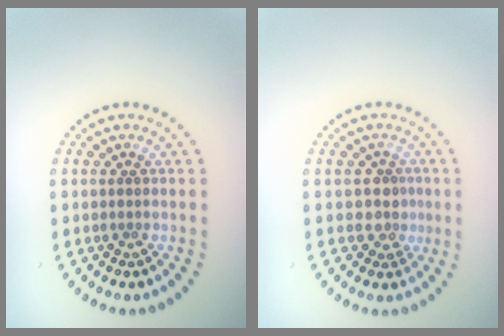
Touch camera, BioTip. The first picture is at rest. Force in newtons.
{"total": 2.2, "press": 1.8, "slide": 1.3}